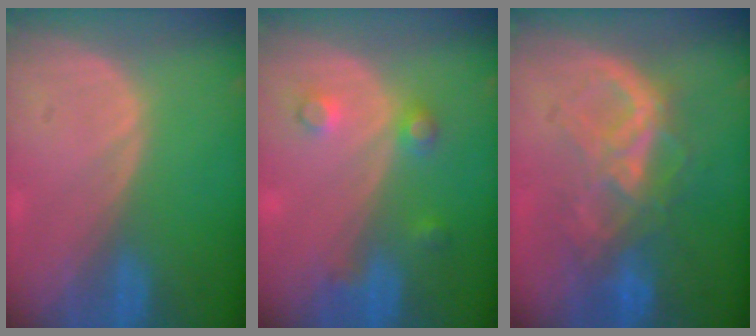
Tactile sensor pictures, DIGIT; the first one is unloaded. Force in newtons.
{"total": 3.5, "press": 3.5, "slide": 0.2}
{"total": 7.9, "press": 7.6, "slide": 2.3}